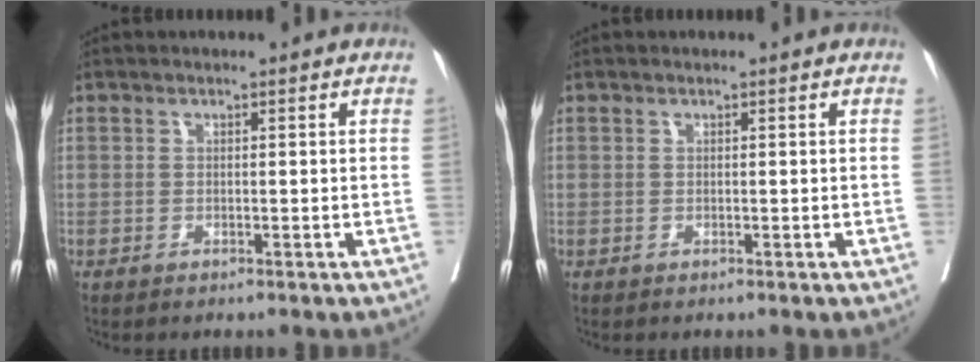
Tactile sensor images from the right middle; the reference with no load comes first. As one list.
[{"total": 0.0}]